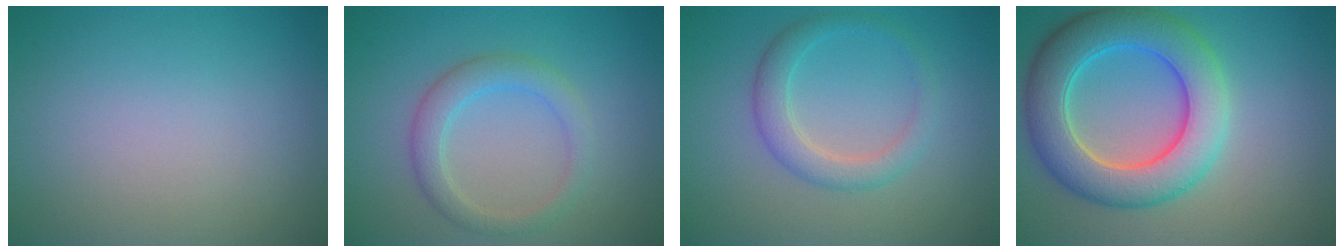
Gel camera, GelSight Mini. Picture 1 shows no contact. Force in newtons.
{"total": 2.9, "press": 2.9, "slide": 0.1}
{"total": 2.8, "press": 2.8, "slide": 0.1}
{"total": 8.4, "press": 8.4, "slide": 0.3}